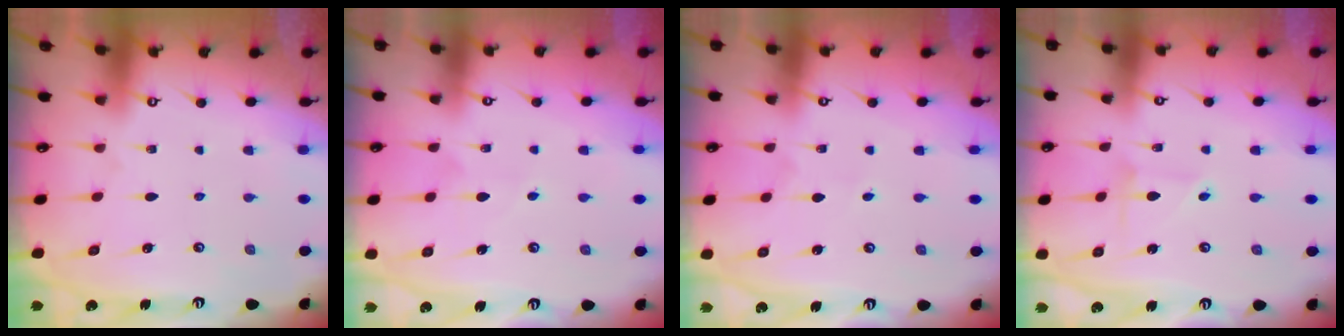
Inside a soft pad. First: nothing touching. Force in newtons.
{"total": 4.3, "press": 4.3, "slide": 0.3}
{"total": 1.7, "press": 1.7, "slide": 0.1}
{"total": 2.2, "press": 2.2, "slide": 0.2}